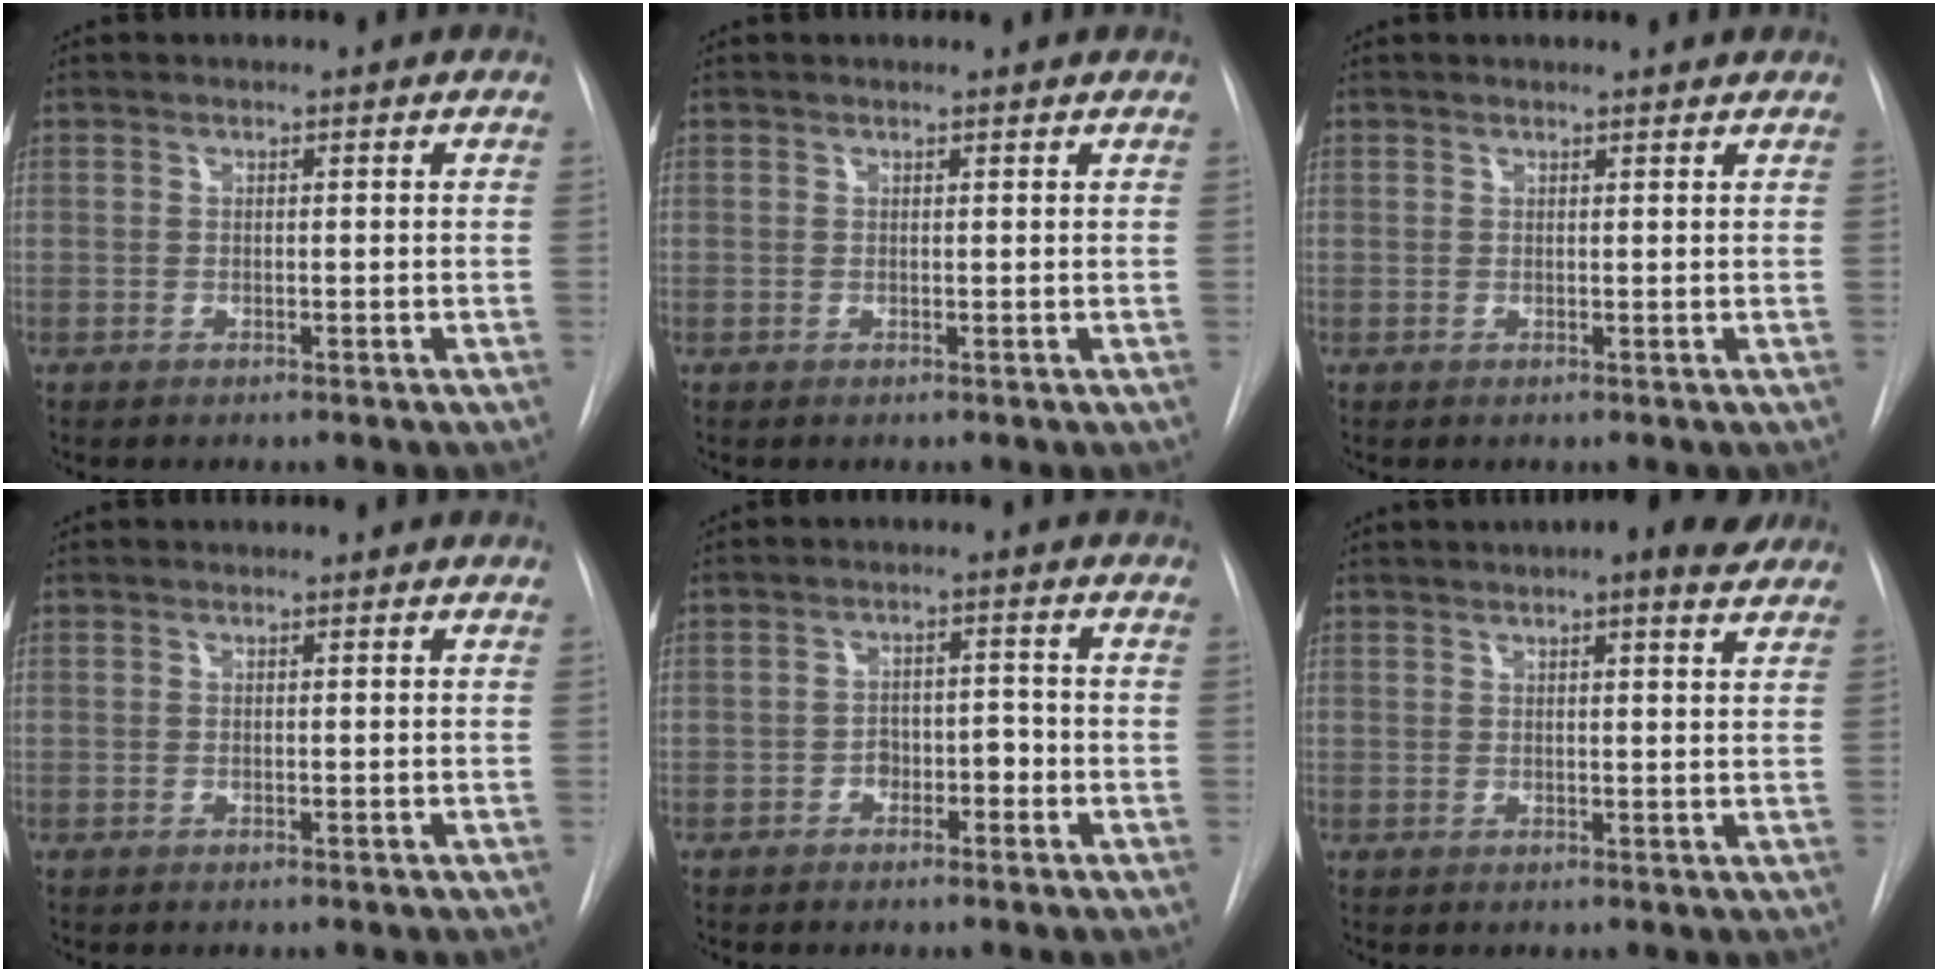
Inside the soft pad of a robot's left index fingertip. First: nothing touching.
{"total": 1.9, "force": [1.8, 0.0, 0.4], "torque": [-0.008, 0.007, 0.018]}
{"total": 3.2, "force": [3.1, 0.2, 0.6], "torque": [-0.011, 0.008, 0.031]}
{"total": 0.0}
{"total": 3.1, "force": [-1.6, 1.9, 1.9], "torque": [-0.020, 0.012, -0.025]}
{"total": 7.1, "force": [5.4, 1.2, 4.3], "torque": [-0.060, 0.012, 0.062]}